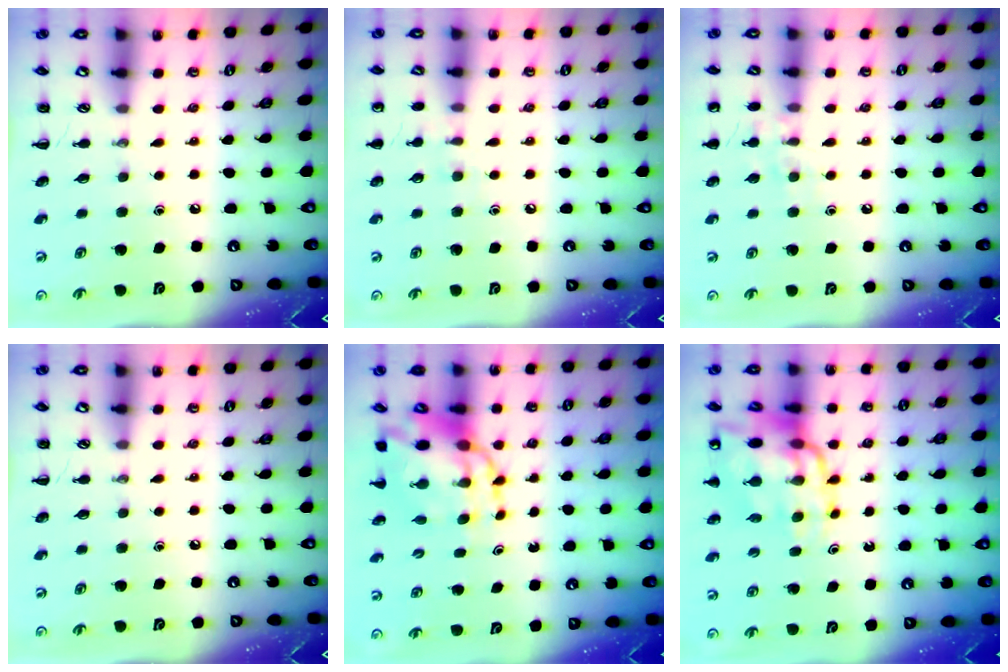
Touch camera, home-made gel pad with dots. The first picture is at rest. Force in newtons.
{"total": 5.5, "press": 5.2, "slide": 1.7}
{"total": 6.9, "press": 6.8, "slide": 1.4}
{"total": 0.0}
{"total": 10.0, "press": 9.7, "slide": 2.5}
{"total": 16.0, "press": 15.5, "slide": 3.9}